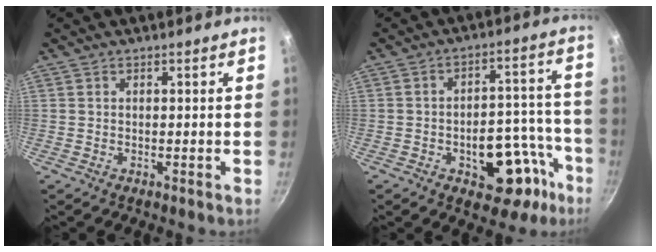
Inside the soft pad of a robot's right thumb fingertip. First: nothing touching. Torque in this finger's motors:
{"motor_torque": [1.47, 1.21, 0.97, -0.79, 0.05]}